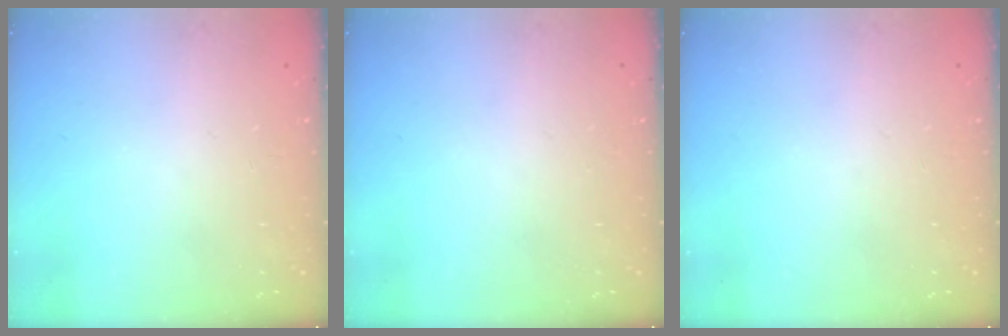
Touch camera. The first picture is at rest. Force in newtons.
{"total": 0.0}
{"total": 0.0}